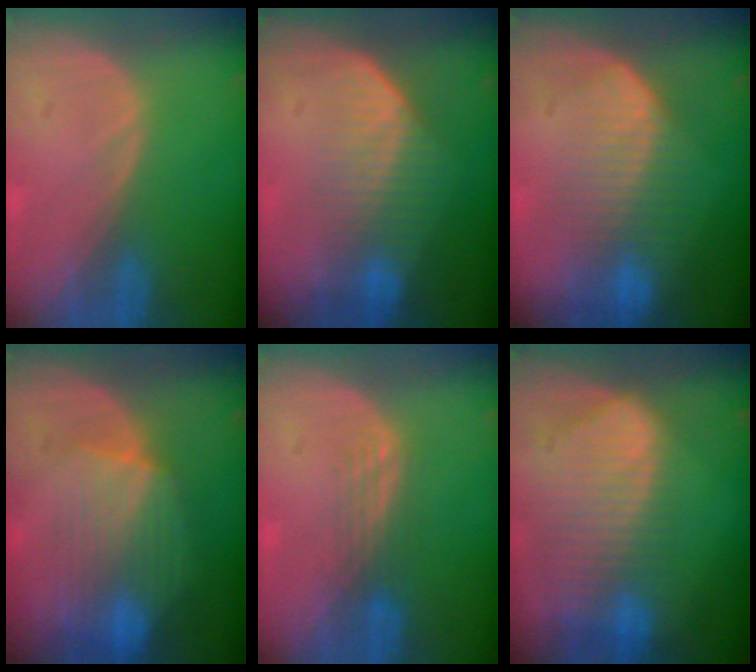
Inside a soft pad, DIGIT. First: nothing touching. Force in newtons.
{"total": 7.5, "press": 6.4, "slide": 3.9}
{"total": 7.5, "press": 7.2, "slide": 2.1}
{"total": 8.6, "press": 8.0, "slide": 3.2}
{"total": 3.1, "press": 2.6, "slide": 1.7}
{"total": 10.5, "press": 9.0, "slide": 5.5}